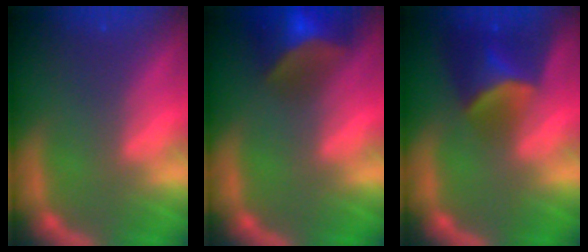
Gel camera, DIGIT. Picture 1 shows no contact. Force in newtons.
{"total": 8.4}
{"total": 6.0}